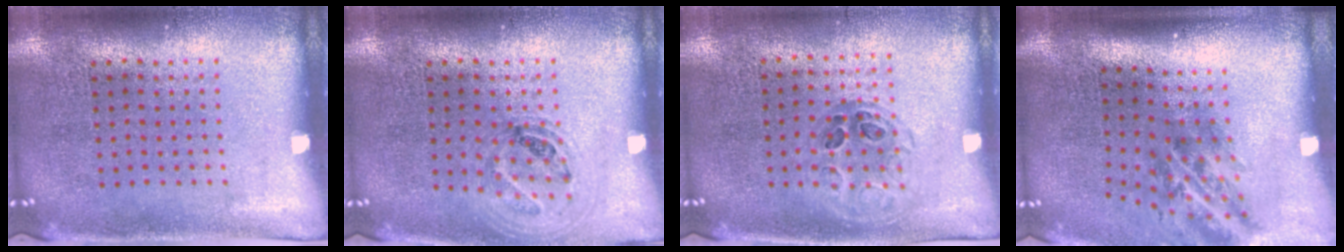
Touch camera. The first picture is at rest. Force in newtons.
{"total": 0.9, "press": 0.9, "slide": 0.2}
{"total": 0.9, "press": 0.9, "slide": 0.3}
{"total": 1.9, "press": 1.2, "slide": 1.4}